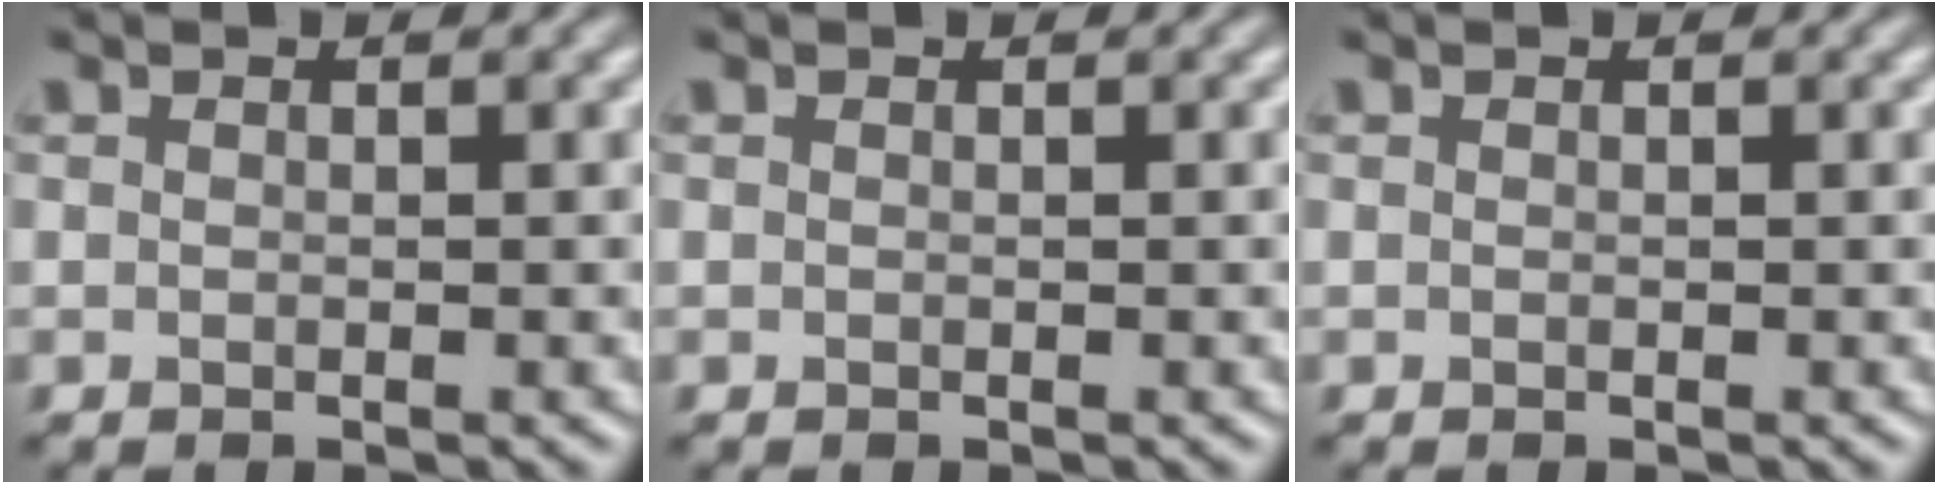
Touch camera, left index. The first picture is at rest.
{"total": 0.0}
{"total": 0.0}